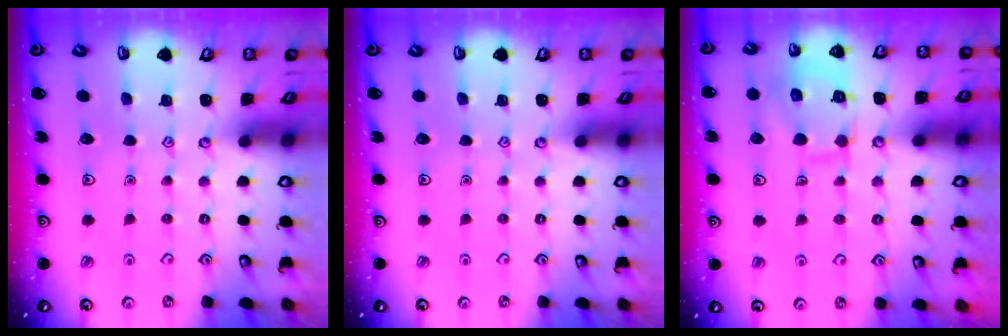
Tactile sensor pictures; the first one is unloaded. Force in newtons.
{"total": 0.0}
{"total": 12.8, "press": 12.8, "slide": 1.2}